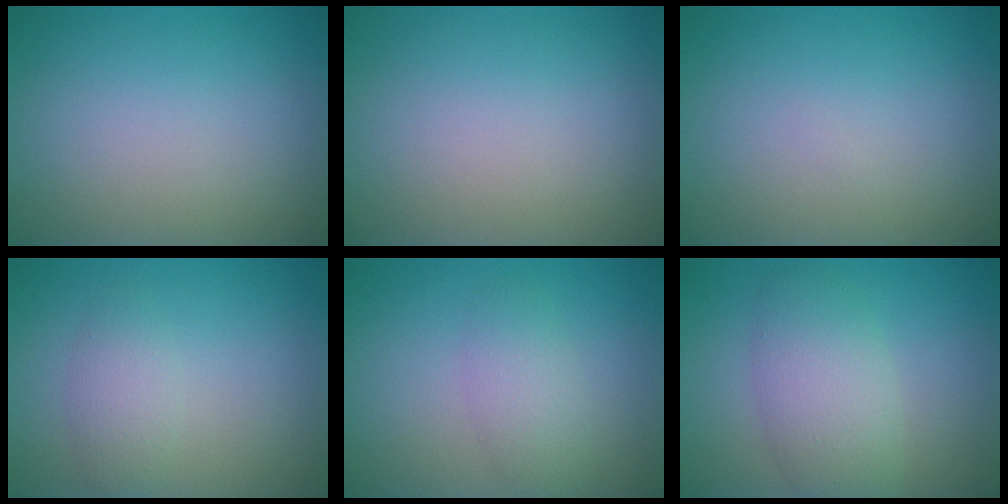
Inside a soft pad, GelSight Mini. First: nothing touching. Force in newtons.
{"total": 0.0}
{"total": 0.0}
{"total": 2.1, "press": 2.1, "slide": 0.1}
{"total": 2.6, "press": 2.6, "slide": 0.2}
{"total": 4.8, "press": 4.8, "slide": 0.1}